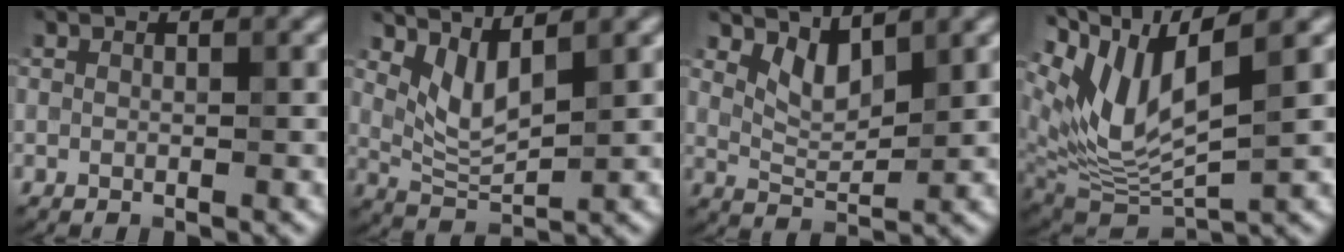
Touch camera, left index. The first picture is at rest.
{"total": 3.7, "force": [2.1, 1.3, 2.7], "torque": [-0.064, -0.013, 0.048]}
{"total": 3.1, "force": [2.1, 1.2, 1.9], "torque": [-0.040, -0.011, 0.042]}
{"total": 8.5, "force": [3.5, 3.1, 7.1], "torque": [-0.152, -0.010, 0.069]}